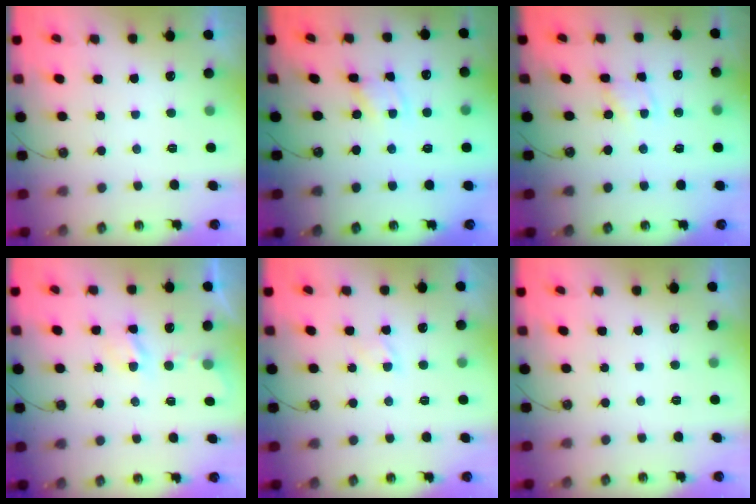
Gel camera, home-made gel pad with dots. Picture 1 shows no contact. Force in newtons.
{"total": 1.9, "press": 1.9, "slide": 0.2}
{"total": 2.1, "press": 2.1, "slide": 0.3}
{"total": 3.3, "press": 3.3, "slide": 0.7}
{"total": 2.3, "press": 2.2, "slide": 0.3}
{"total": 0.0}